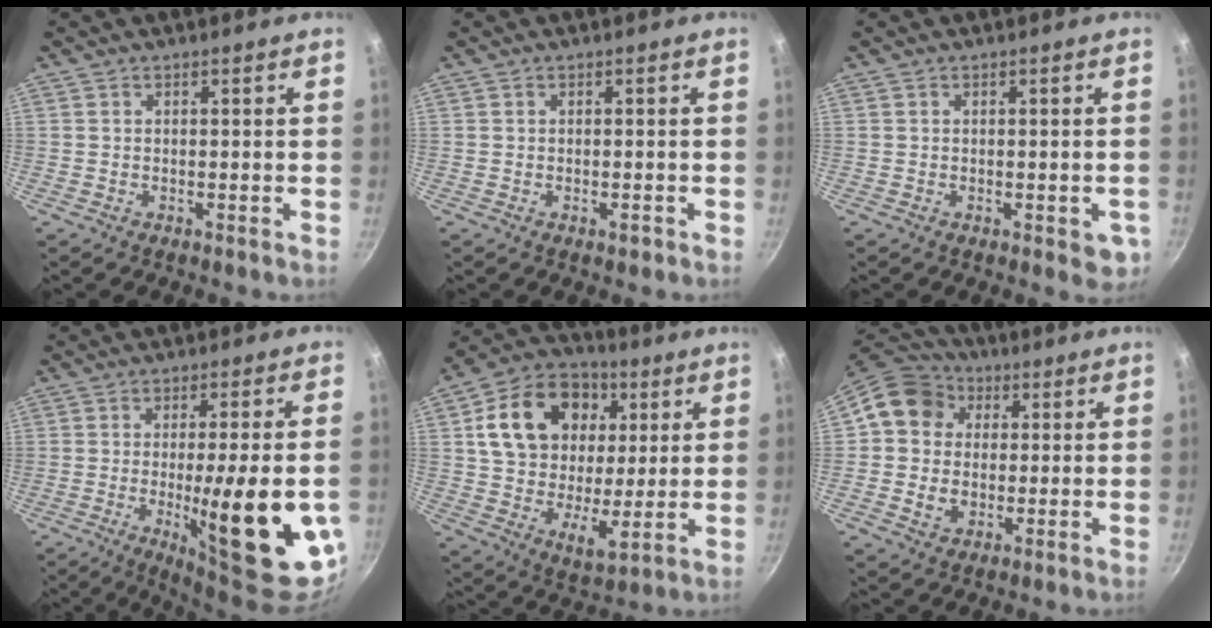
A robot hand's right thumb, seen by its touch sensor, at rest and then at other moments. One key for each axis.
{"total": 1.1, "fx": -0.5, "fy": 0.6, "fz": 0.8, "tx": -0.008, "ty": 0.003, "tz": -0.008}
{"total": 4.0, "fx": -1.0, "fy": 1.9, "fz": 3.4, "tx": -0.025, "ty": -0.003, "tz": -0.012}
{"total": 21.7, "fx": -5.0, "fy": 5.2, "fz": 20.5, "tx": -0.257, "ty": -0.009, "tz": -0.057}
{"total": 21.7, "fx": 6.5, "fy": 15.5, "fz": 13.7, "tx": -0.207, "ty": -0.004, "tz": 0.103}
{"total": 12.9, "fx": 2.6, "fy": 11.2, "fz": 5.9, "tx": -0.082, "ty": 0.015, "tz": 0.033}